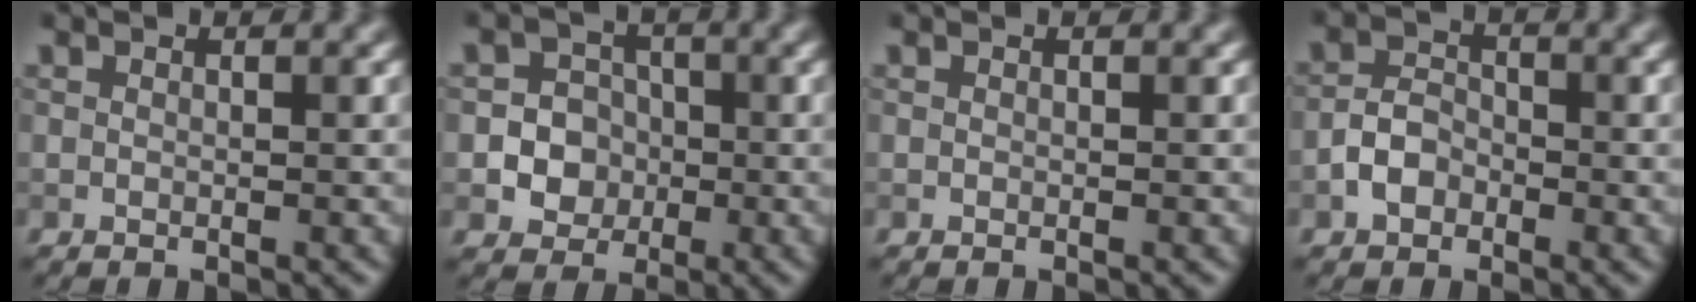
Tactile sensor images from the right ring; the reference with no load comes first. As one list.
[{"total": 5.2, "force": [-1.0, 4.9, 1.5], "torque": [-0.006, 0.014, -0.037]}, {"total": 0.0}, {"total": 2.7, "force": [-1.3, 1.9, 1.4], "torque": [-0.022, 0.007, -0.030]}]